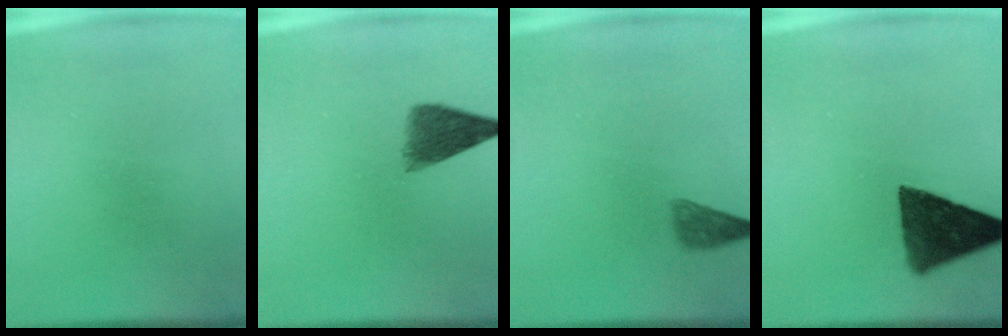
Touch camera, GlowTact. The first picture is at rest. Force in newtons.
{"total": 5.1}
{"total": 2.1}
{"total": 11.9}